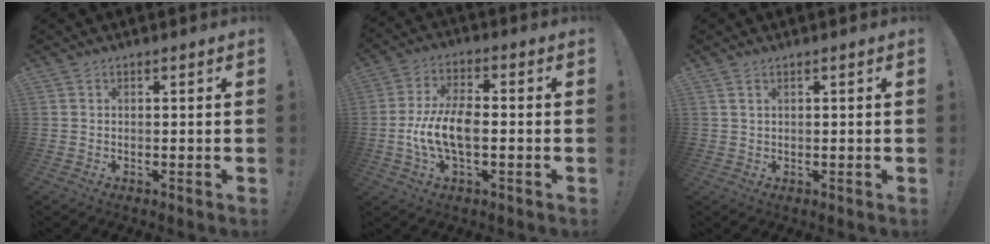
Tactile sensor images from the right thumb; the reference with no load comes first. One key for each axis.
{"total": 10.9, "fx": -1.9, "fy": 4.8, "fz": 9.6, "tx": -0.200, "ty": 0.003, "tz": -0.033}
{"total": 1.6, "fx": 0.9, "fy": 0.9, "fz": 0.9, "tx": -0.019, "ty": 0.001, "tz": 0.017}